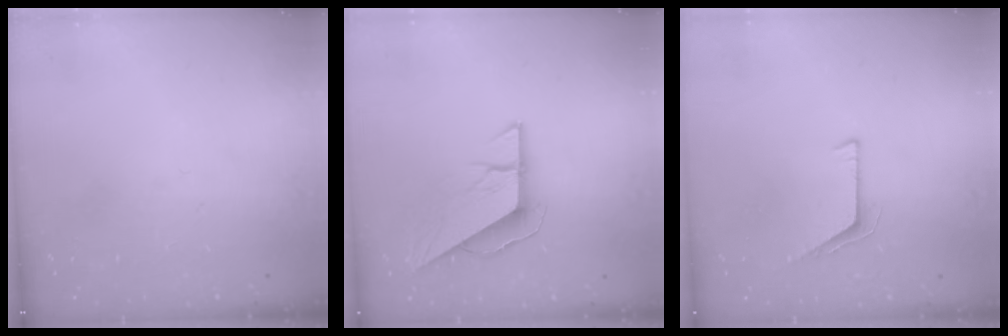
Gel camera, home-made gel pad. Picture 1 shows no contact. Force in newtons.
{"total": 8.0, "press": 8.0, "slide": 0.5}
{"total": 6.1, "press": 6.0, "slide": 0.6}